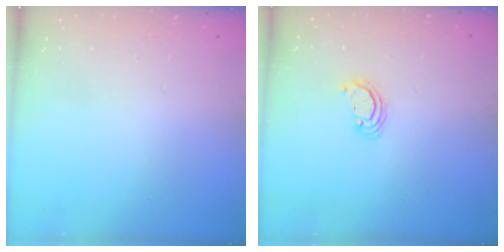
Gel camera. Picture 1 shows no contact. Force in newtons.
{"total": 2.2, "press": 2.2, "slide": 0.2}